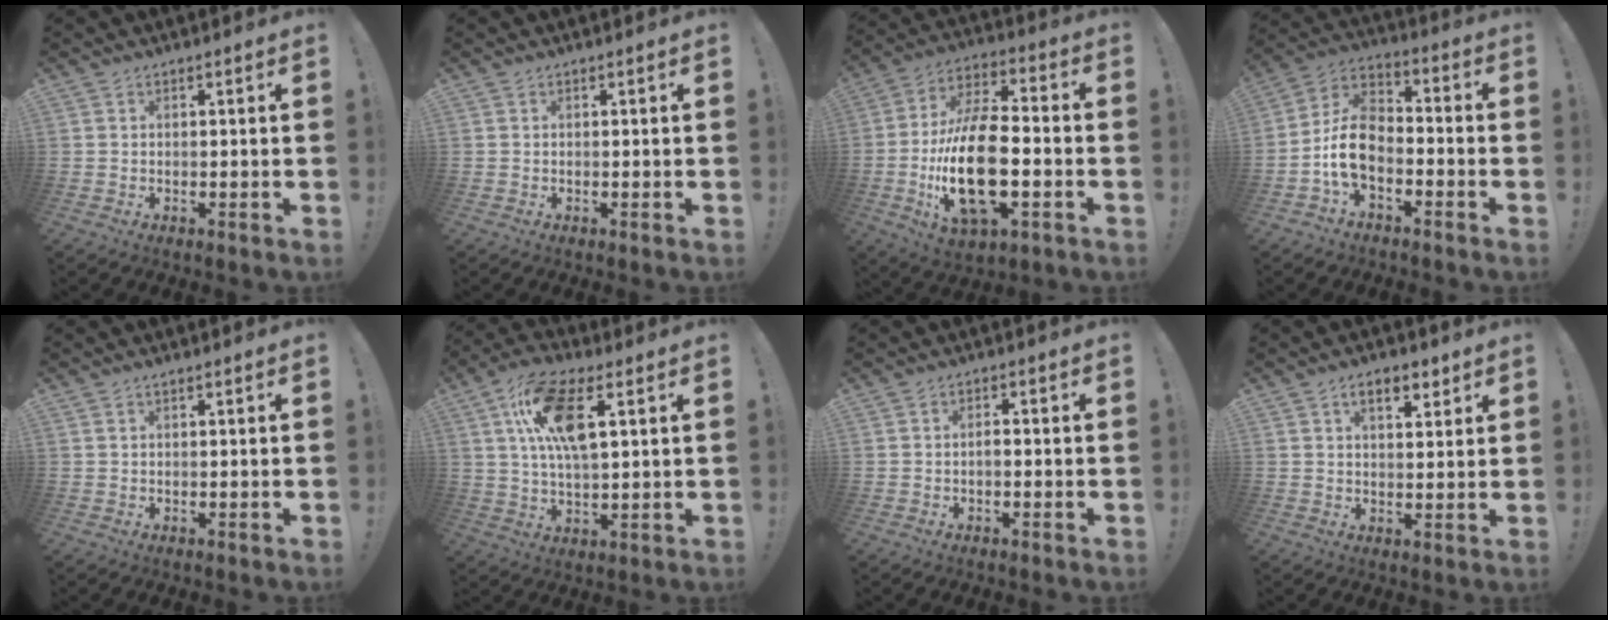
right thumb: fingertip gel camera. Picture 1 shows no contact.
{"total": 0.0}
{"total": 22.2, "force": [-4.6, 10.5, 19.0], "torque": [-0.378, 0.011, -0.074]}
{"total": 11.6, "force": [-4.4, 7.6, 7.5], "torque": [-0.141, 0.021, -0.080]}
{"total": 0.8, "force": [0.6, 0.0, 0.6], "torque": [-0.020, 0.004, 0.012]}
{"total": 15.0, "force": [5.1, 6.5, 12.5], "torque": [-0.230, 0.000, 0.088]}
{"total": 1.6, "force": [-0.8, 0.7, 1.3], "torque": [-0.032, 0.009, -0.013]}
{"total": 6.1, "force": [3.4, 3.0, 4.1], "torque": [-0.058, -0.006, 0.057]}